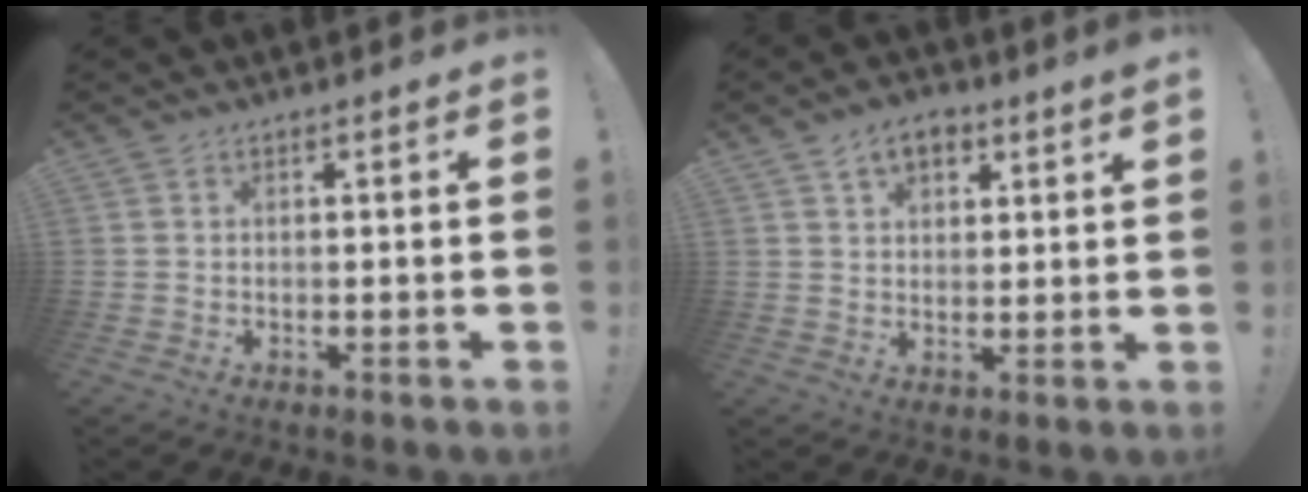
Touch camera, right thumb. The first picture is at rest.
{"total": 6.2, "force": [3.9, 3.1, 3.6], "torque": [-0.052, -0.012, 0.069]}